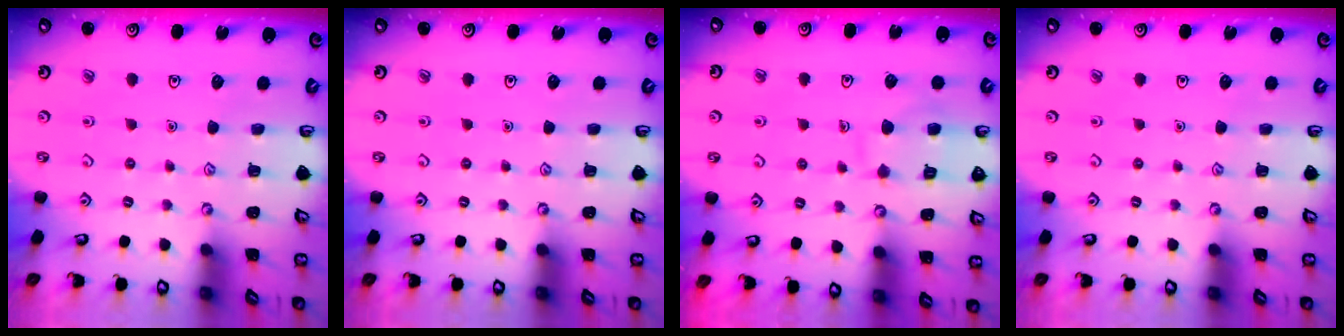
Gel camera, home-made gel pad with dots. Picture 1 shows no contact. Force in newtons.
{"total": 0.0}
{"total": 8.5, "press": 8.5, "slide": 0.8}
{"total": 0.0}